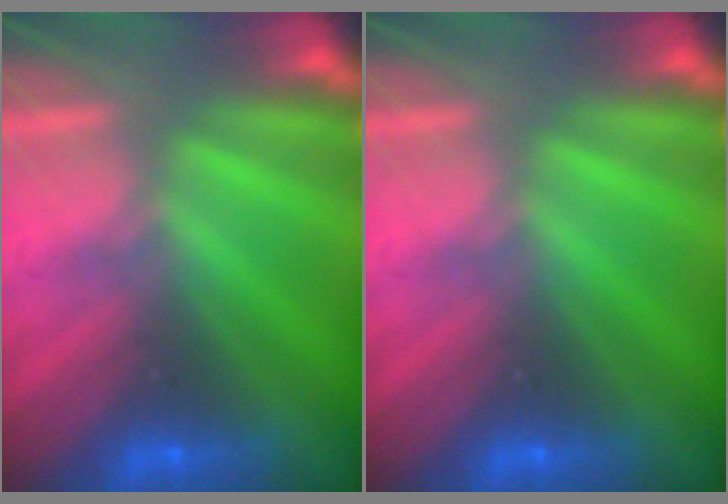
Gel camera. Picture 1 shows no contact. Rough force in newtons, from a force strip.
{"total": 0.0}